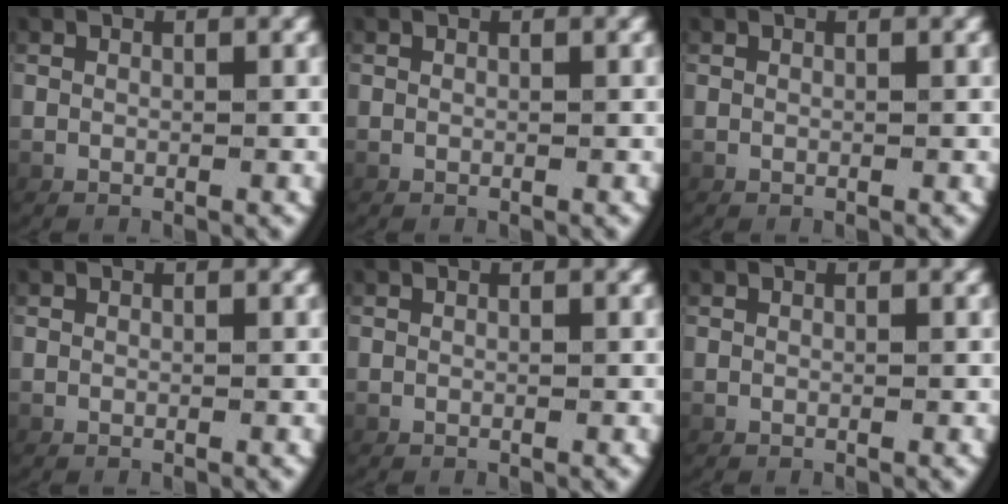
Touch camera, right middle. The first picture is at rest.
{"total": 0.0}
{"total": 0.0}
{"total": 0.0}
{"total": 0.0}
{"total": 0.0}